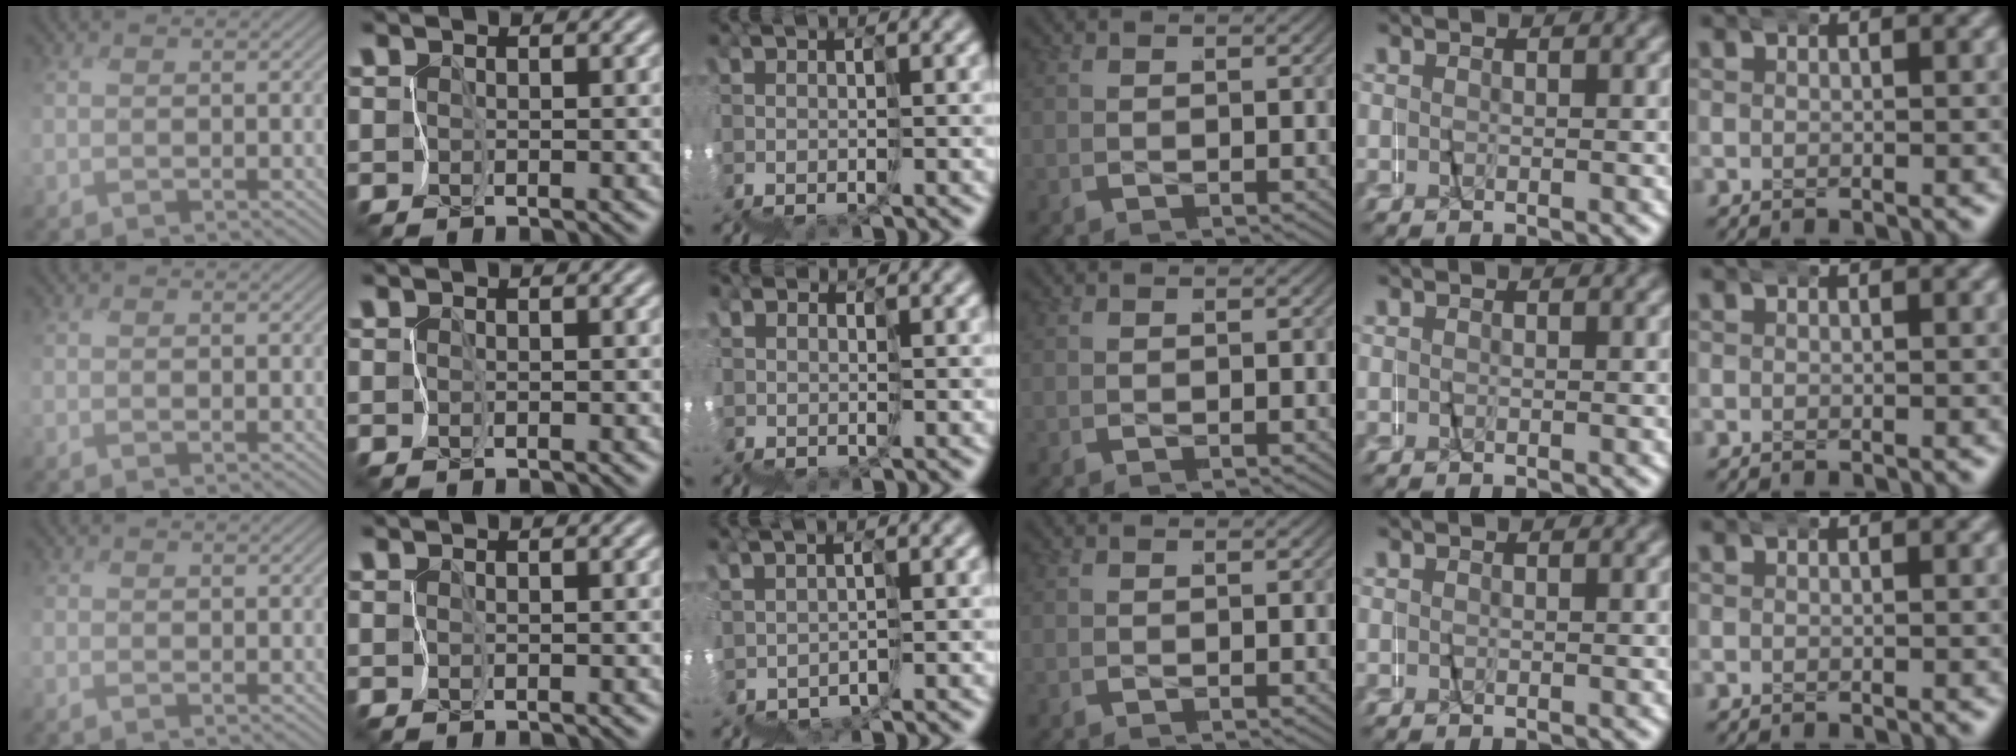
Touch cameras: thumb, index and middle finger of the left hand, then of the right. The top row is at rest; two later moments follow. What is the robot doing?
{"motion": "wrap", "object": "netting"}